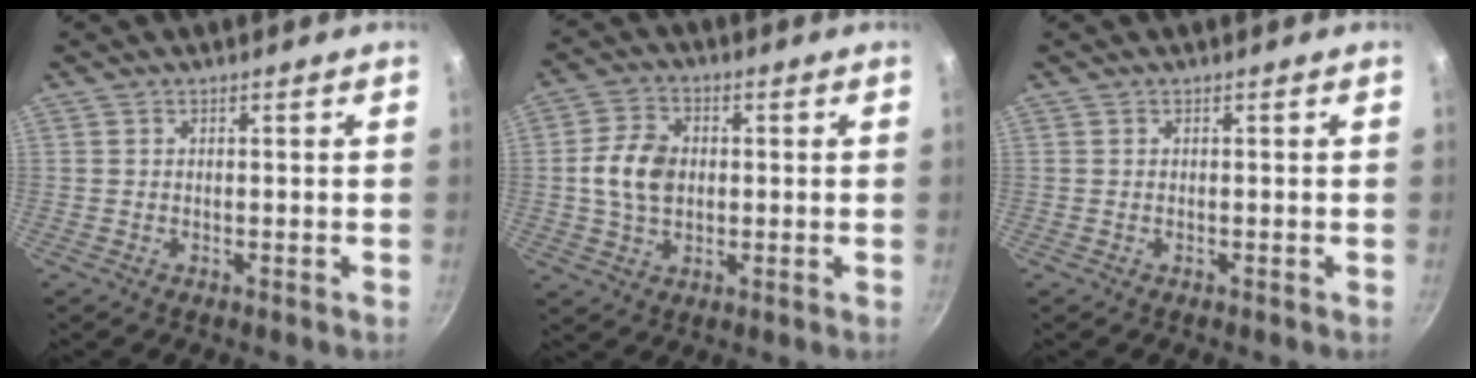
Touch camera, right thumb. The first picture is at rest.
{"total": 8.7, "force": [0.3, 6.3, 6.1], "torque": [-0.102, 0.012, -0.001]}
{"total": 0.0}